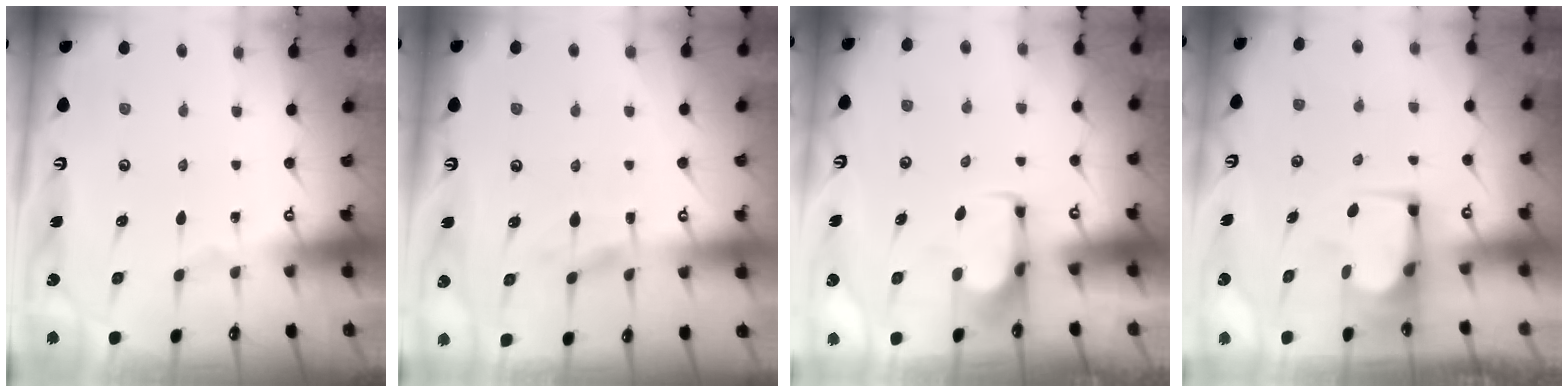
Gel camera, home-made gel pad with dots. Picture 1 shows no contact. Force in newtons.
{"total": 2.0, "press": 1.7, "slide": 1.0}
{"total": 1.6, "press": 1.5, "slide": 0.6}
{"total": 3.7, "press": 3.7, "slide": 0.3}